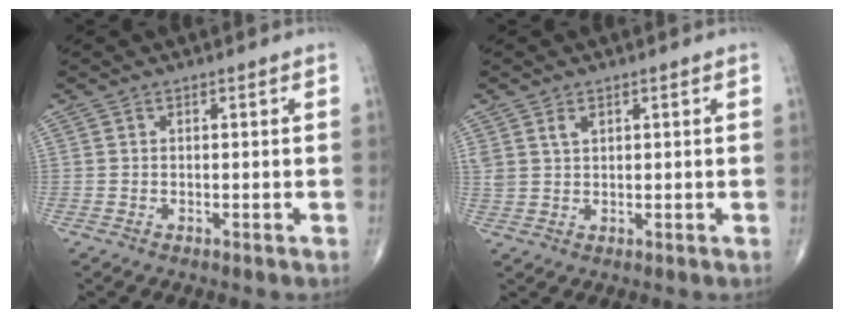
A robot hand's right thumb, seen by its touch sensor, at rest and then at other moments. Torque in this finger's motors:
{"motor_torque": [-0.04, -0.13, 0.34, 0.21, 0.02]}